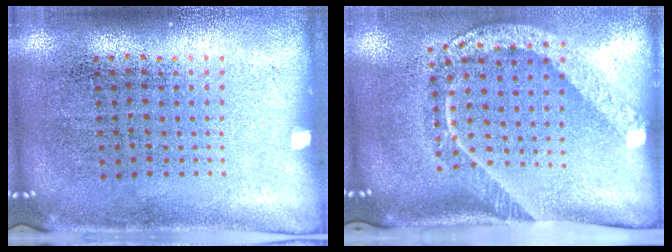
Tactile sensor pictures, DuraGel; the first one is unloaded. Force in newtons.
{"total": 2.1, "press": 1.5, "slide": 1.5}